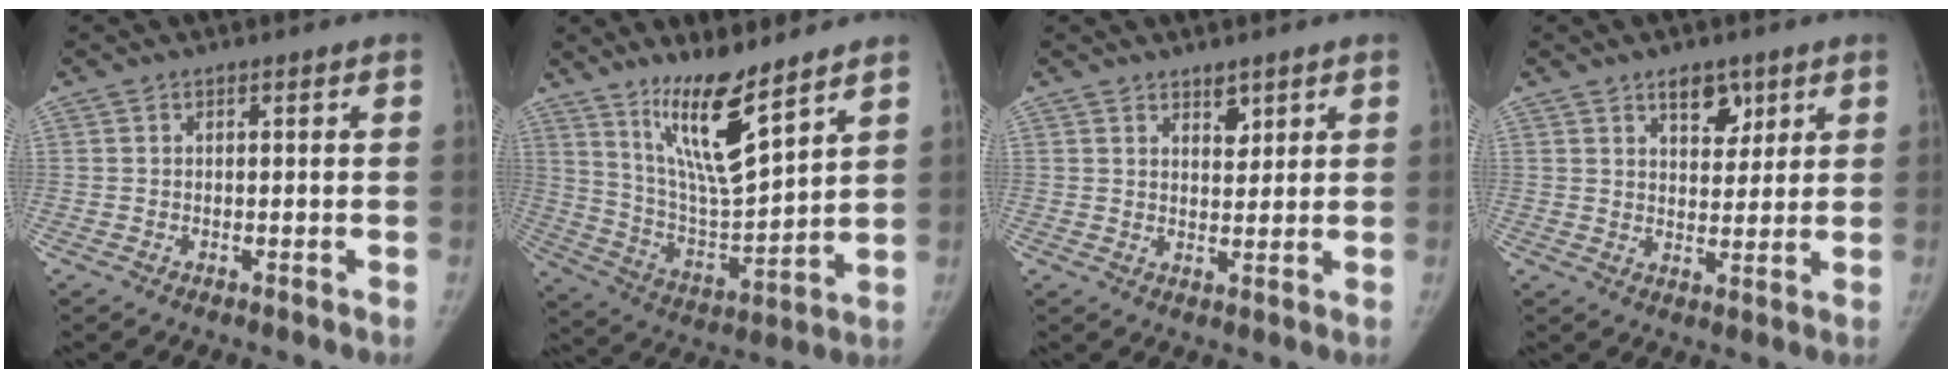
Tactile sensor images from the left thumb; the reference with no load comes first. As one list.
[{"total": 14.8, "force": [10.2, 2.7, 10.4], "torque": [-0.172, -0.078, 0.201]}, {"total": 3.2, "force": [2.2, 1.7, 1.6], "torque": [-0.009, -0.016, 0.038]}, {"total": 6.0, "force": [3.6, 3.4, 3.4], "torque": [-0.021, -0.022, 0.055]}]